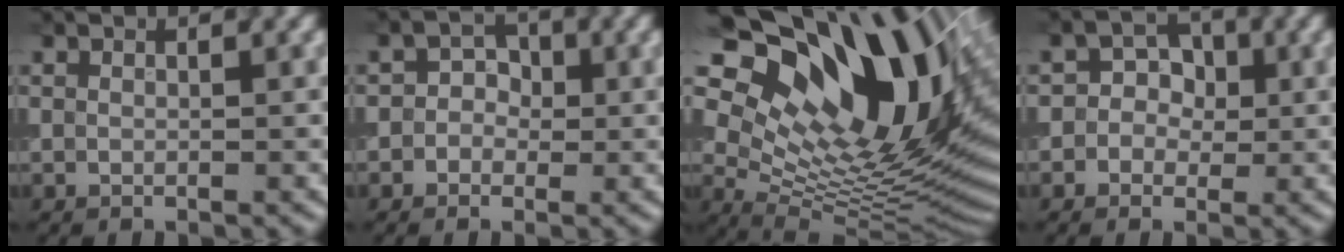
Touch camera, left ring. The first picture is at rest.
{"total": 2.3, "force": [-0.2, 2.1, 0.7], "torque": [0.018, 0.004, -0.020]}
{"total": 19.4, "force": [9.5, 9.6, 13.9], "torque": [-0.199, 0.032, 0.162]}
{"total": 2.9, "force": [-0.1, 2.7, 1.1], "torque": [0.009, 0.007, -0.023]}